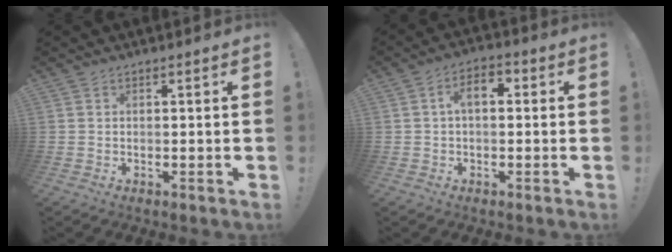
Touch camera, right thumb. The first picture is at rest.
{"total": 5.9, "force": [0.7, 3.3, 4.9], "torque": [-0.079, 0.010, 0.011]}